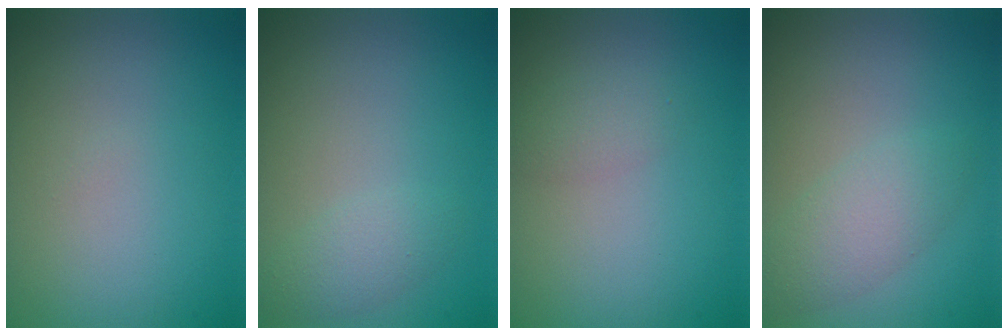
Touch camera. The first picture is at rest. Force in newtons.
{"total": 1.6, "press": 1.6, "slide": 0.1}
{"total": 1.6, "press": 1.6, "slide": 0.1}
{"total": 2.7, "press": 2.7, "slide": 0.0}